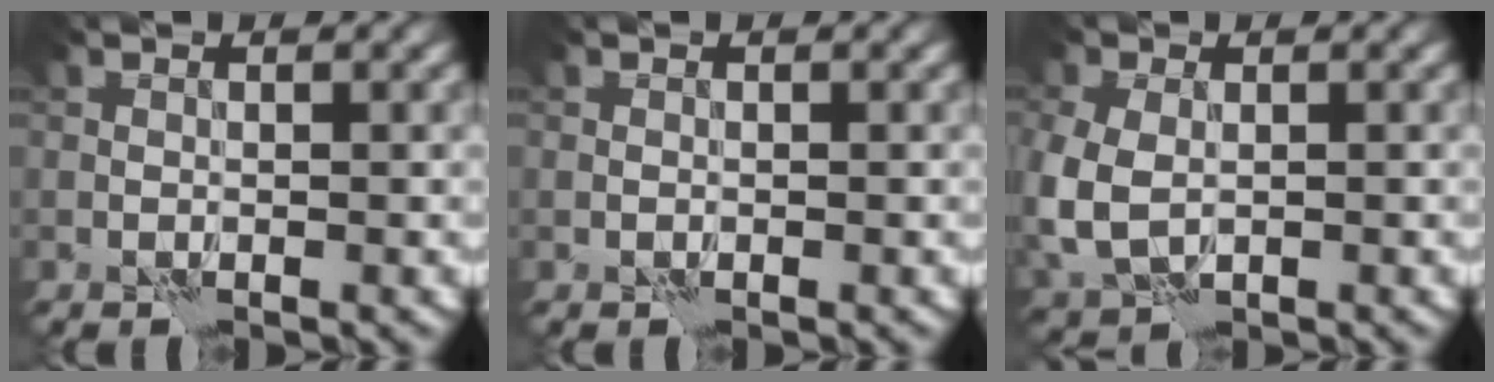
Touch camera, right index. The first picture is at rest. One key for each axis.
{"total": 0.0}
{"total": 5.8, "fx": -1.0, "fy": 4.2, "fz": 3.8, "tx": -0.106, "ty": -0.020, "tz": -0.017}